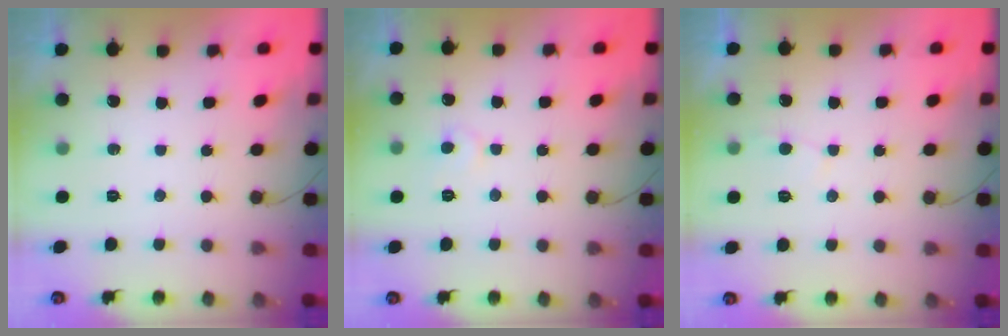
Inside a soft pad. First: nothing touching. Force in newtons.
{"total": 5.3, "press": 5.2, "slide": 0.5}
{"total": 4.0, "press": 3.9, "slide": 0.4}